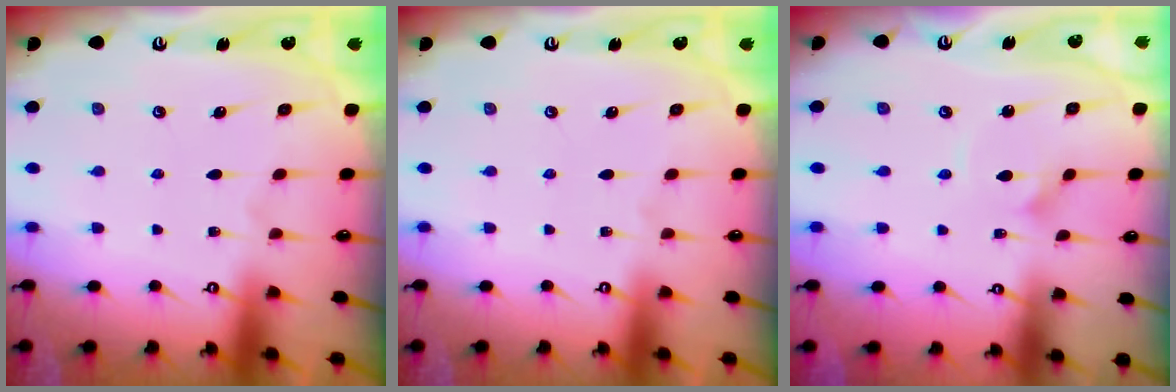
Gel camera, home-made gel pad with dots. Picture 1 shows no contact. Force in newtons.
{"total": 0.0}
{"total": 1.5, "press": 1.5, "slide": 0.1}